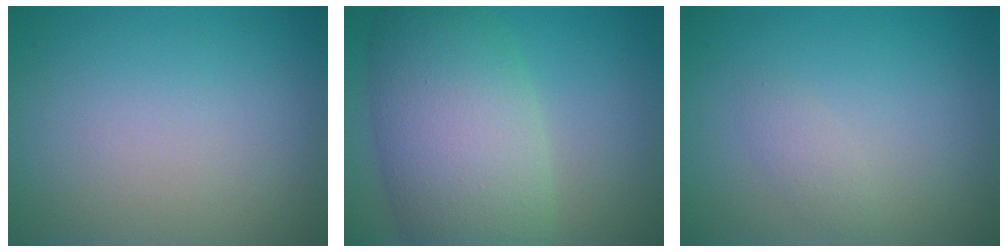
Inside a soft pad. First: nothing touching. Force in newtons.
{"total": 10.1, "press": 10.0, "slide": 0.5}
{"total": 1.1, "press": 1.1, "slide": 0.0}